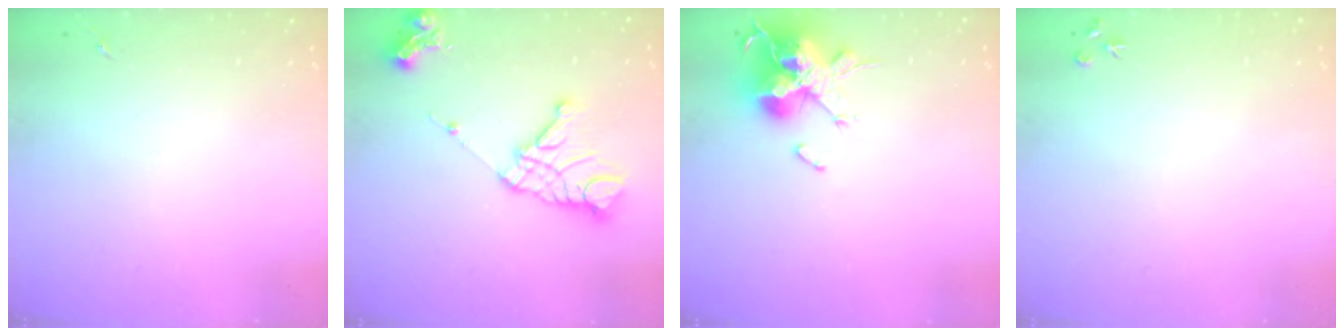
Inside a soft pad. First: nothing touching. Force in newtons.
{"total": 14.9, "press": 14.8, "slide": 1.6}
{"total": 15.3, "press": 15.1, "slide": 2.4}
{"total": 3.5, "press": 3.5, "slide": 0.4}